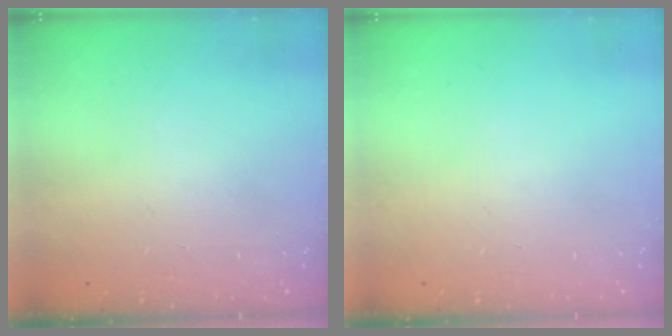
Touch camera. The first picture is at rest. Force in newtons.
{"total": 0.0}